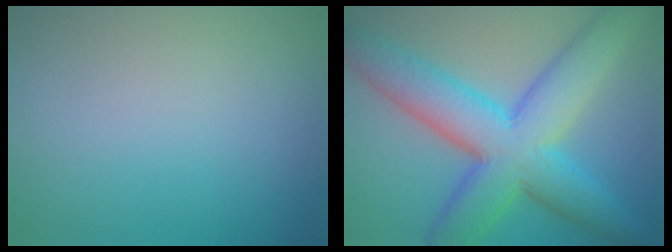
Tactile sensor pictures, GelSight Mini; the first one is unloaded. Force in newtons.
{"total": 9.6, "press": 9.6, "slide": 0.4}